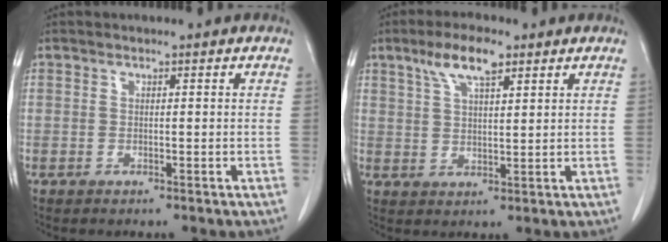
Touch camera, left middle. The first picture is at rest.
{"total": 6.5, "force": [4.1, 1.6, 4.8], "torque": [-0.099, 0.011, 0.075]}